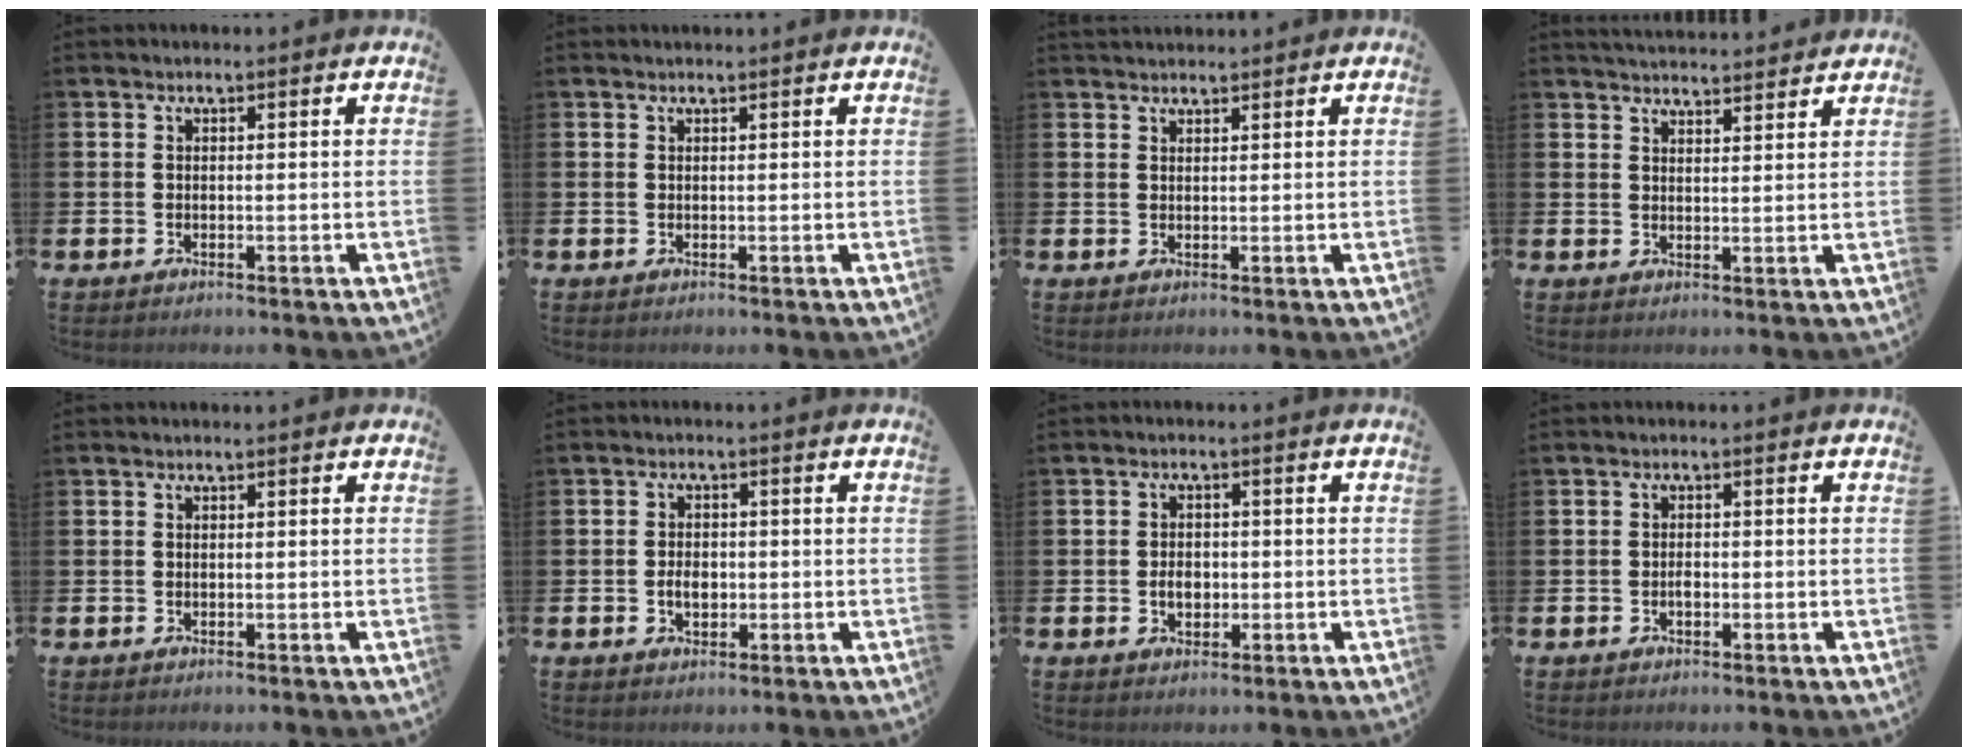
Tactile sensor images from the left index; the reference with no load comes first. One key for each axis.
{"total": 0.0}
{"total": 1.6, "fx": 1.6, "fy": 0.3, "fz": 0.0, "tx": 0.004, "ty": -0.003, "tz": 0.028}
{"total": 3.7, "fx": 3.7, "fy": 0.2, "fz": 0.0, "tx": -0.008, "ty": -0.019, "tz": 0.068}
{"total": 0.0}
{"total": 2.7, "fx": -0.4, "fy": 1.9, "fz": 2.0, "tx": -0.019, "ty": -0.003, "tz": -0.013}
{"total": 2.7, "fx": -0.3, "fy": 2.0, "fz": 1.8, "tx": -0.018, "ty": -0.002, "tz": -0.013}
{"total": 1.1, "fx": -0.3, "fy": 0.6, "fz": 0.8, "tx": -0.012, "ty": 0.000, "tz": -0.007}